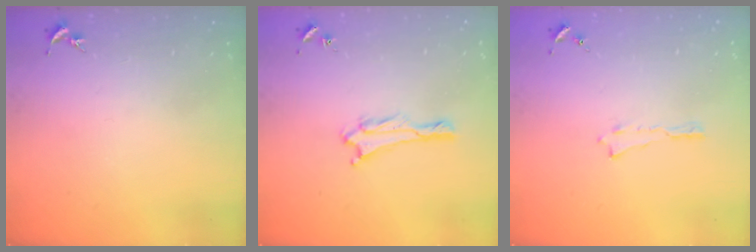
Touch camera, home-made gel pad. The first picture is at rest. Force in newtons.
{"total": 1.4, "press": 1.4, "slide": 0.2}
{"total": 0.0}